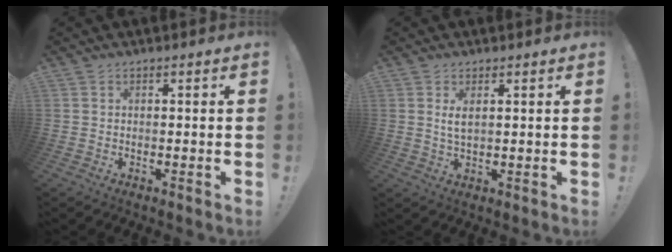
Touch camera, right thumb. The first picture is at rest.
{"total": 3.0, "force": [1.0, 0.9, 2.7], "torque": [-0.048, -0.005, 0.016]}